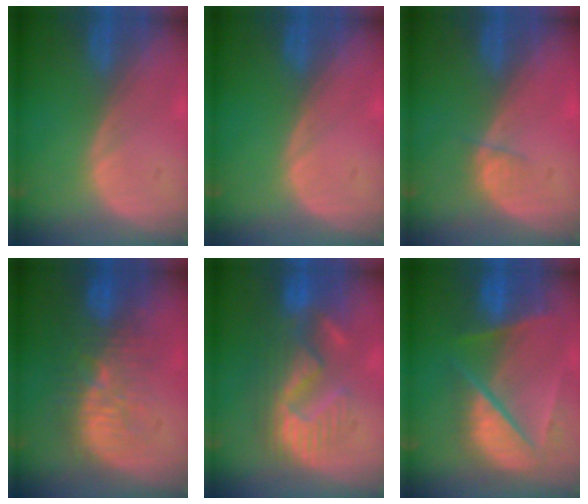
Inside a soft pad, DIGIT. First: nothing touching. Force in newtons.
{"total": 0.0}
{"total": 1.4, "press": 1.3, "slide": 0.6}
{"total": 10.4, "press": 9.3, "slide": 4.5}
{"total": 10.8, "press": 9.8, "slide": 4.5}
{"total": 10.1, "press": 8.6, "slide": 5.3}